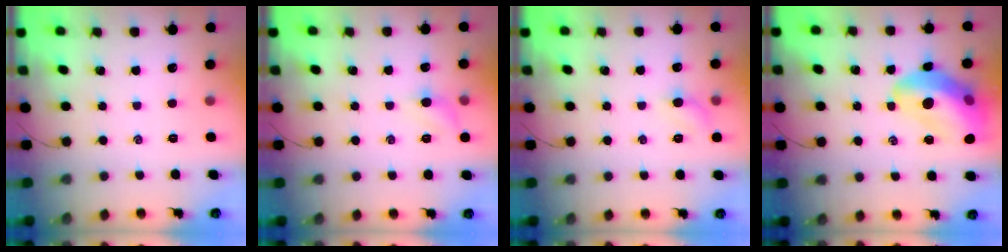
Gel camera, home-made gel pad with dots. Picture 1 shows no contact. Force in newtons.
{"total": 5.7, "press": 5.5, "slide": 1.5}
{"total": 4.9, "press": 4.6, "slide": 1.7}
{"total": 17.7, "press": 17.4, "slide": 3.3}